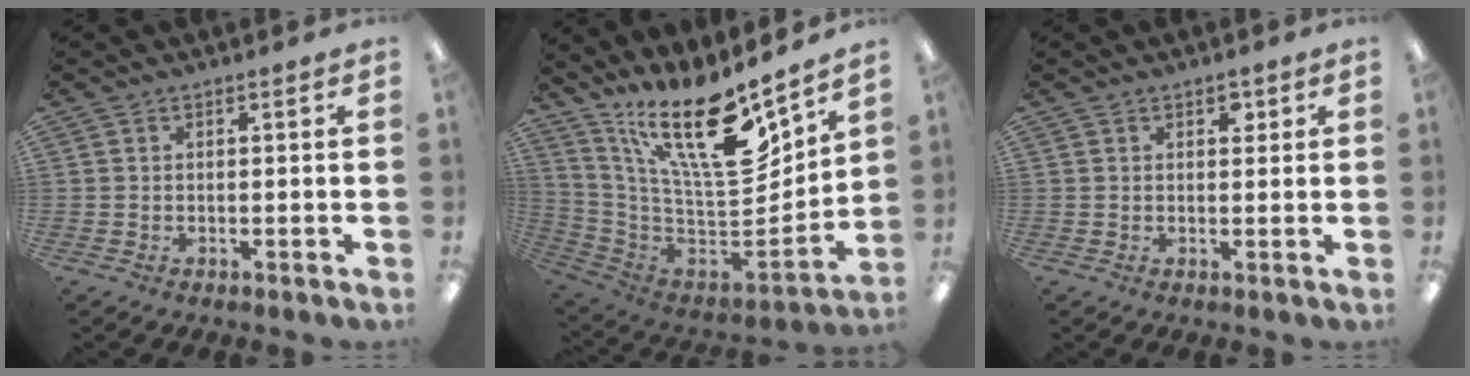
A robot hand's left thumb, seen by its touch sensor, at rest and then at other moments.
{"total": 22.8, "force": [14.1, 7.1, 16.4], "torque": [-0.300, -0.108, 0.242]}
{"total": 2.0, "force": [1.2, 1.1, 1.1], "torque": [-0.007, -0.004, 0.018]}